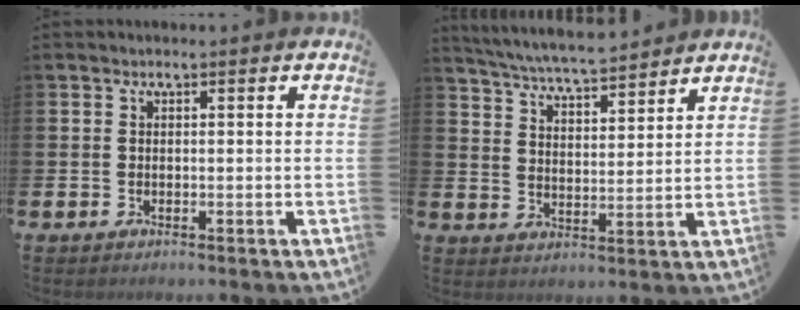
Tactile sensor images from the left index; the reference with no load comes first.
{"total": 6.2, "force": [6.1, 0.3, 1.3], "torque": [-0.051, -0.035, 0.110]}